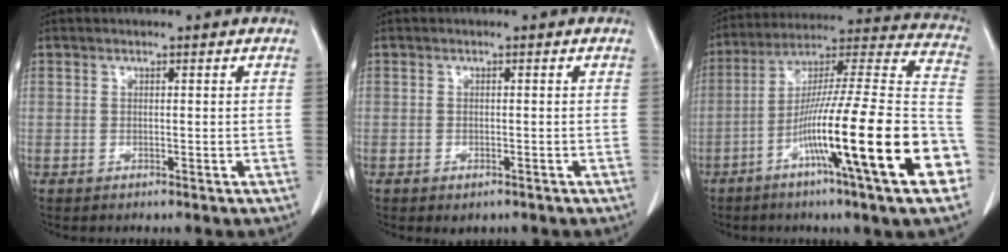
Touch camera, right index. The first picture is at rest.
{"total": 1.6, "force": [-1.1, 0.9, 0.8], "torque": [-0.011, -0.001, -0.006]}
{"total": 26.0, "force": [-9.8, 0.4, 24.0], "torque": [-0.321, -0.017, -0.168]}